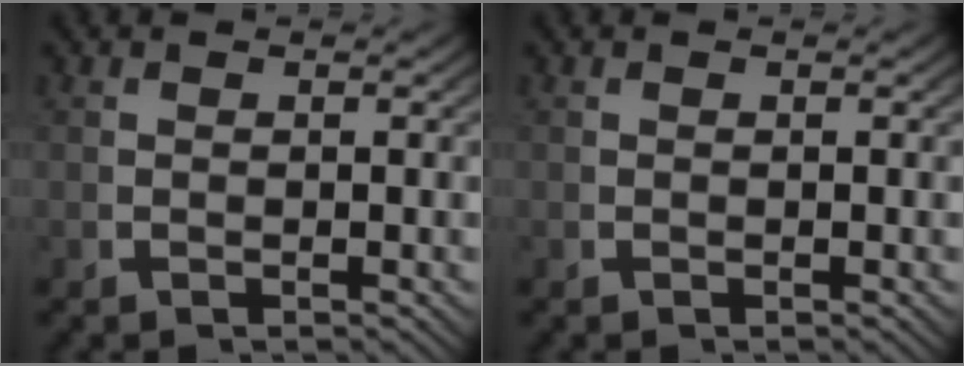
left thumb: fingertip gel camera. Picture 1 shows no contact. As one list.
[{"total": 0.0}]